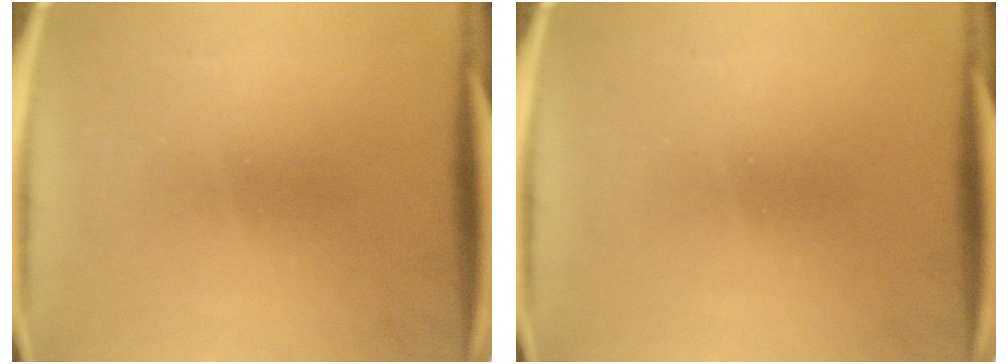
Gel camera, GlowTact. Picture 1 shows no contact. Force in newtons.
{"total": 0.0}